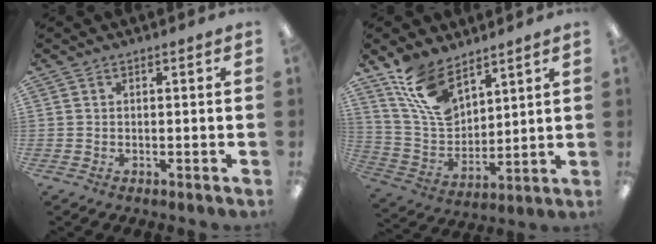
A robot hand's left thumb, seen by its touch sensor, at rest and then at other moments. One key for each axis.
{"total": 14.0, "fx": 9.2, "fy": 7.4, "fz": 7.5, "tx": -0.162, "ty": -0.037, "tz": 0.178}